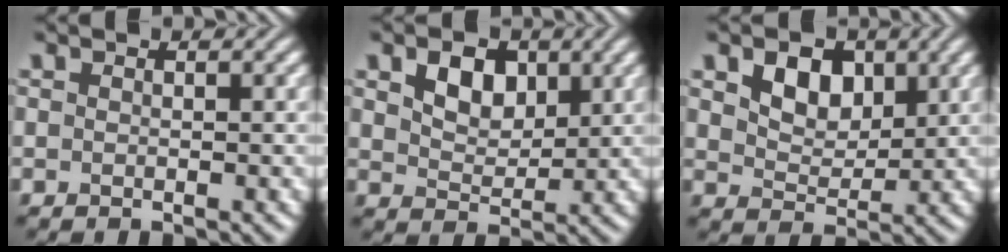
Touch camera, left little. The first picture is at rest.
{"total": 3.8, "force": [1.6, 2.5, 2.4], "torque": [-0.049, 0.000, 0.024]}
{"total": 4.1, "force": [1.7, 2.8, 2.5], "torque": [-0.053, -0.004, 0.025]}